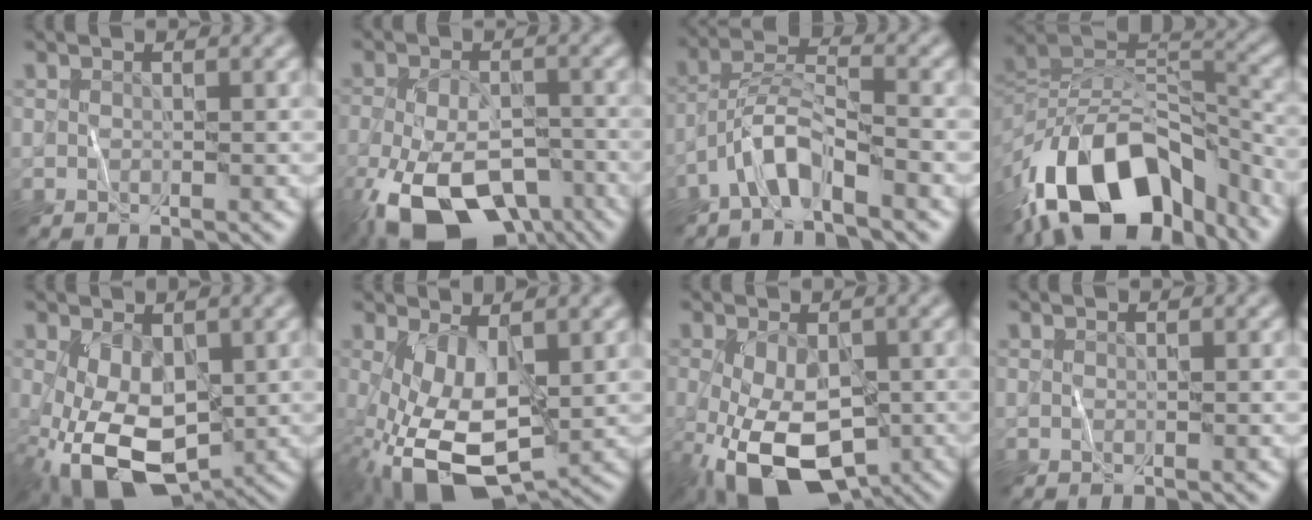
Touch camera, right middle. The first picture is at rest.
{"total": 14.2, "force": [-7.9, 7.5, 9.1], "torque": [-0.182, -0.063, -0.117]}
{"total": 4.2, "force": [-3.1, 0.8, 2.8], "torque": [-0.054, 0.009, -0.068]}
{"total": 15.3, "force": [-8.7, 7.7, 9.9], "torque": [-0.192, 0.015, -0.147]}
{"total": 9.5, "force": [-1.8, 5.7, 7.4], "torque": [-0.165, -0.034, -0.024]}
{"total": 9.0, "force": [-1.1, 4.8, 7.6], "torque": [-0.178, -0.029, -0.012]}
{"total": 11.8, "force": [-3.9, 6.5, 9.0], "torque": [-0.185, -0.046, -0.058]}
{"total": 0.0}